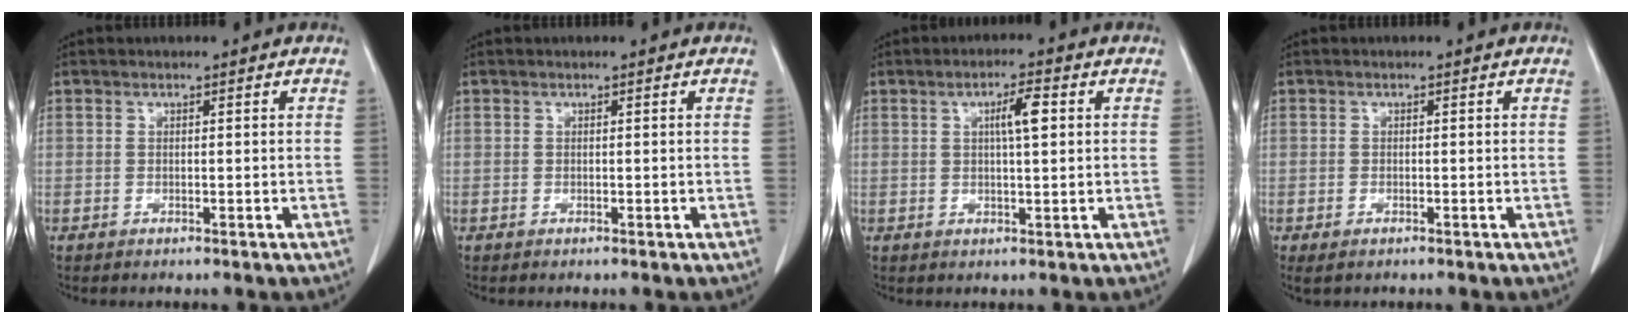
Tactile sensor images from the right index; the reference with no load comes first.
{"total": 0.0}
{"total": 4.2, "force": [1.0, 0.6, 4.0], "torque": [-0.069, 0.004, 0.016]}
{"total": 1.4, "force": [-0.8, 0.7, 1.0], "torque": [-0.019, -0.003, -0.006]}